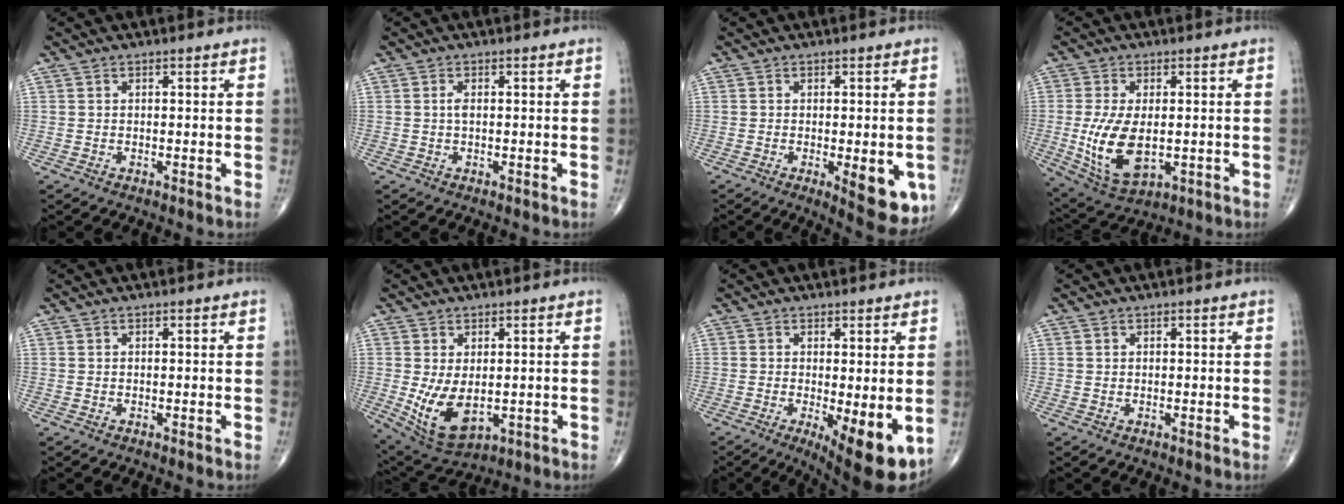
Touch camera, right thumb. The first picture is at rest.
{"total": 1.1, "force": [0.1, 0.4, 1.0], "torque": [-0.019, 0.000, 0.000]}
{"total": 9.8, "force": [-2.8, 3.4, 8.7], "torque": [-0.090, -0.015, -0.029]}
{"total": 12.0, "force": [-1.3, 6.4, 10.1], "torque": [-0.194, -0.016, -0.008]}
{"total": 0.0}
{"total": 9.5, "force": [-1.1, 5.4, 7.8], "torque": [-0.132, -0.013, 0.002]}
{"total": 10.1, "force": [-2.6, 3.1, 9.3], "torque": [-0.122, -0.023, -0.031]}
{"total": 0.0}